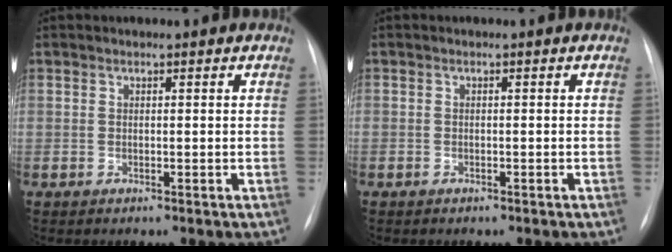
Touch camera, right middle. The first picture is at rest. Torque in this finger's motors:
{"motor_torque": [0.82, -1.32, -0.84, -0.21]}